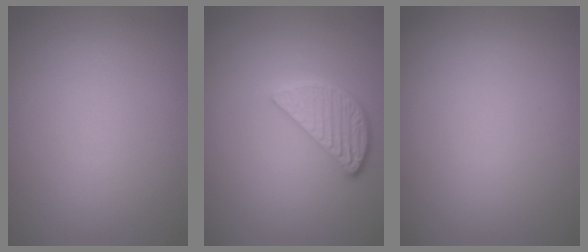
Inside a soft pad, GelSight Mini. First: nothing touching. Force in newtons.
{"total": 3.3, "press": 3.0, "slide": 1.5}
{"total": 0.0}